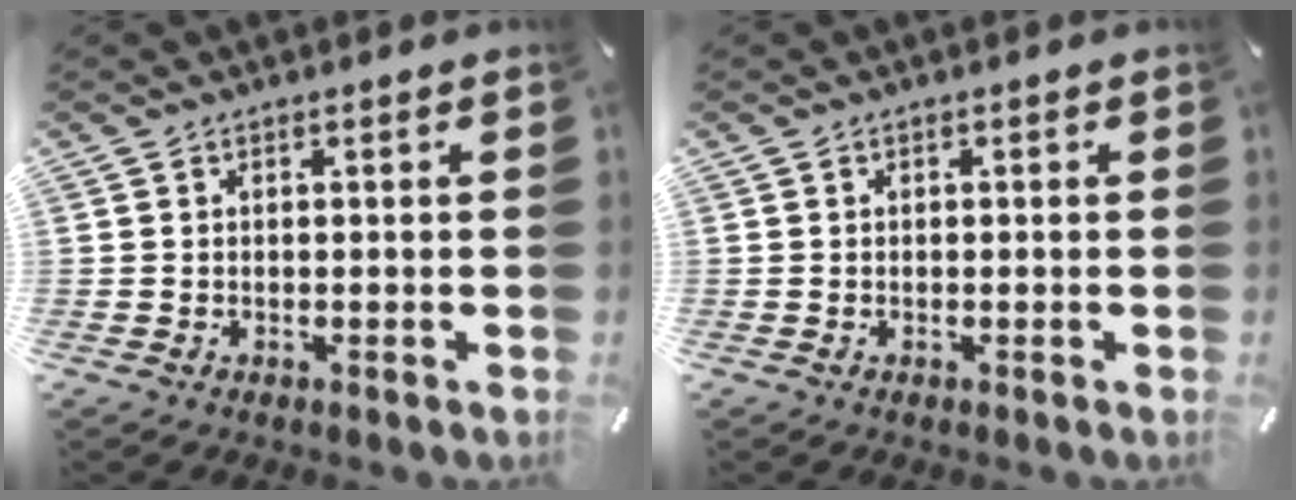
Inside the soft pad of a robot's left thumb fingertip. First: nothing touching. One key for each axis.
{"total": 0.0}